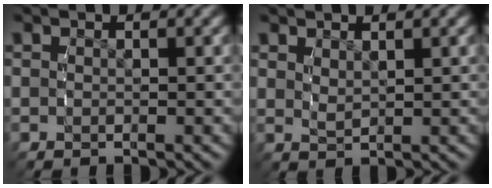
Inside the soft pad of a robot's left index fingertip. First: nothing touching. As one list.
[{"total": 1.3, "force": [1.2, -0.5, 0.2], "torque": [-0.005, -0.005, 0.033]}]